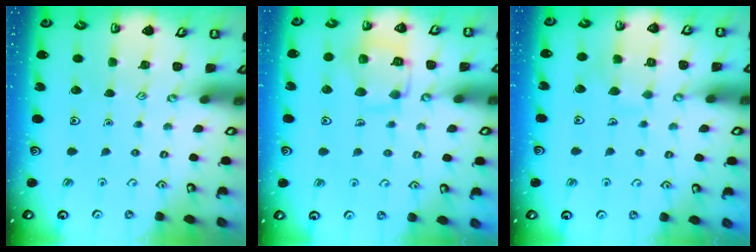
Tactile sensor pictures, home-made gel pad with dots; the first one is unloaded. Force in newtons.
{"total": 12.7, "press": 12.6, "slide": 1.2}
{"total": 7.0, "press": 7.0, "slide": 0.7}